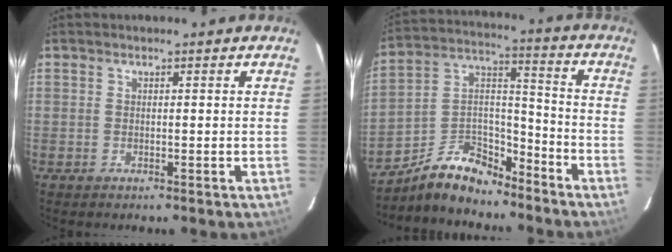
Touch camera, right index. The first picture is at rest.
{"total": 12.3, "force": [-9.9, 5.4, 5.1], "torque": [-0.106, 0.047, -0.176]}